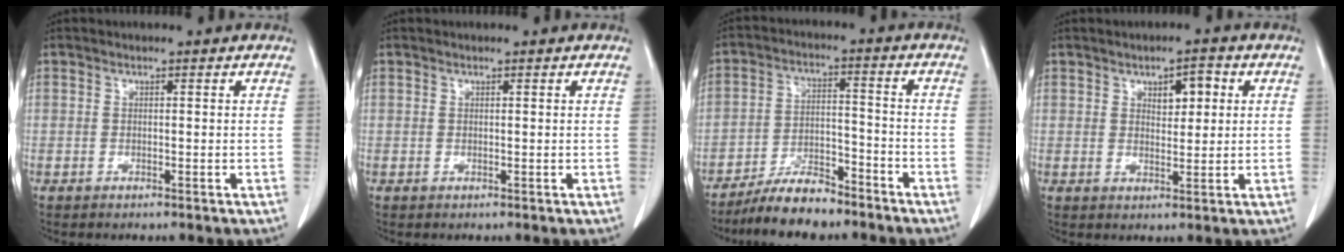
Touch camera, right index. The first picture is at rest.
{"total": 0.0}
{"total": 8.5, "force": [-7.4, 2.2, 3.7], "torque": [-0.063, -0.002, -0.132]}
{"total": 4.0, "force": [1.5, 1.8, 3.2], "torque": [-0.046, 0.005, 0.023]}